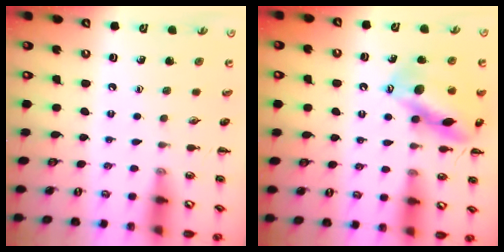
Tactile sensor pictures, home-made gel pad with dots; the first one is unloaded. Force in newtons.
{"total": 15.7, "press": 15.6, "slide": 2.1}